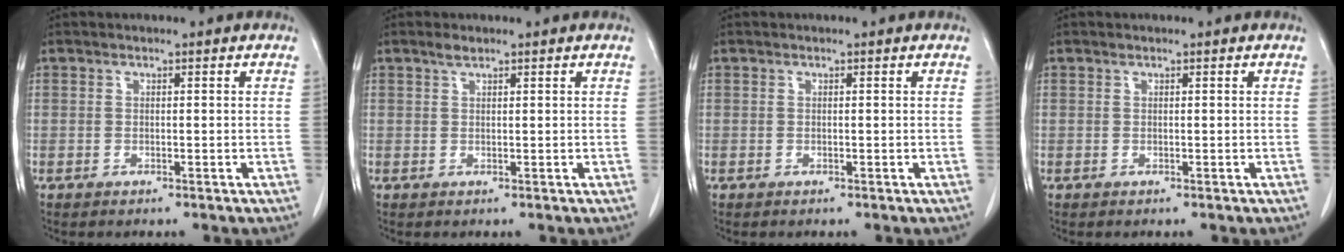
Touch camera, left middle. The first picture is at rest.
{"total": 1.2, "force": [1.0, 0.2, 0.7], "torque": [-0.018, 0.001, 0.022]}
{"total": 0.0}
{"total": 0.0}